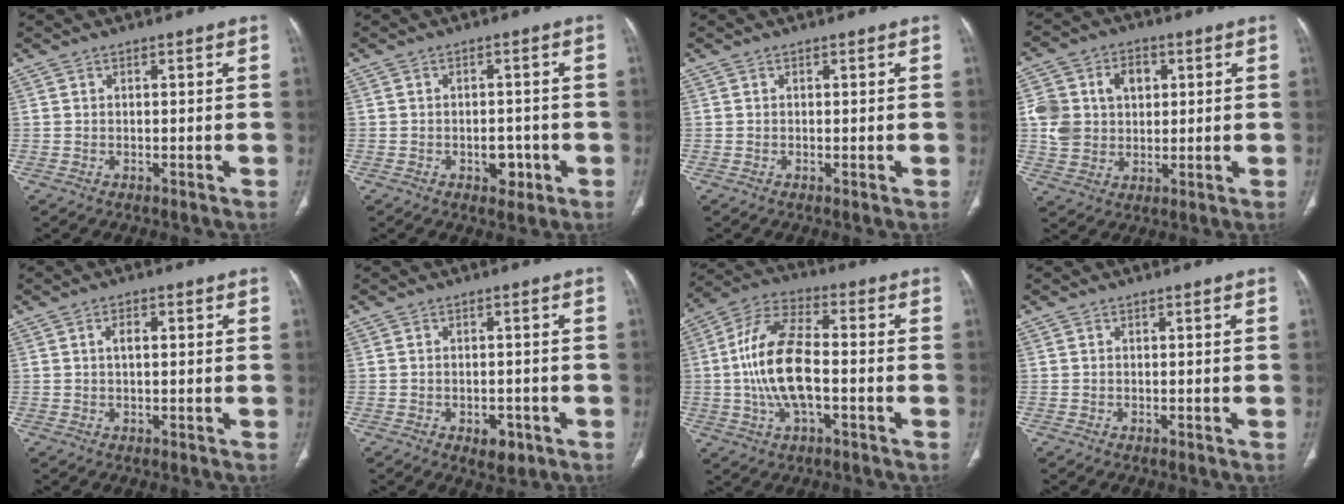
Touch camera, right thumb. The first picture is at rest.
{"total": 3.9, "force": [-1.4, 2.7, 2.5], "torque": [-0.013, 0.008, -0.015]}
{"total": 0.0}
{"total": 12.3, "force": [2.3, 9.8, 7.1], "torque": [-0.104, 0.008, 0.047]}
{"total": 2.6, "force": [0.6, 1.2, 2.2], "torque": [-0.041, 0.006, 0.010]}
{"total": 3.8, "force": [-1.7, 2.4, 2.5], "torque": [-0.021, 0.004, -0.015]}
{"total": 14.8, "force": [-1.7, 6.8, 13.0], "torque": [-0.261, 0.026, -0.035]}
{"total": 0.0}